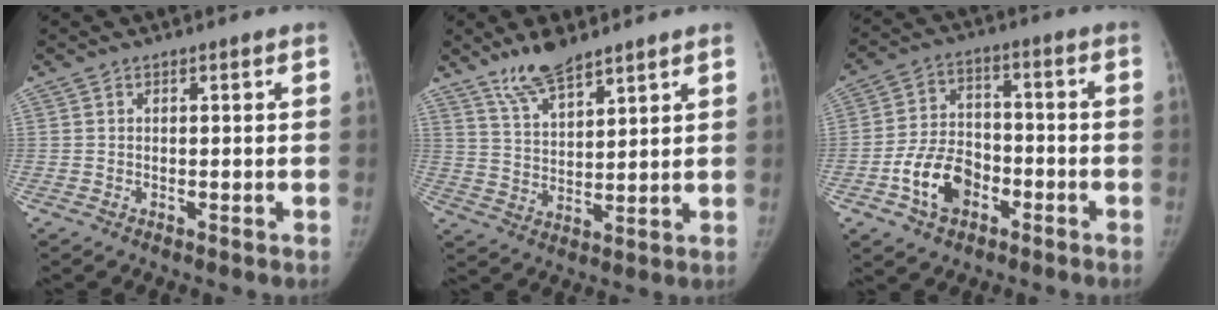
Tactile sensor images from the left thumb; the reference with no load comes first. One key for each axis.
{"total": 8.3, "fx": 6.6, "fy": 2.4, "fz": 4.4, "tx": -0.071, "ty": -0.039, "tz": 0.133}
{"total": 10.7, "fx": -4.5, "fy": 7.3, "fz": 6.3, "tx": -0.097, "ty": 0.030, "tz": -0.081}